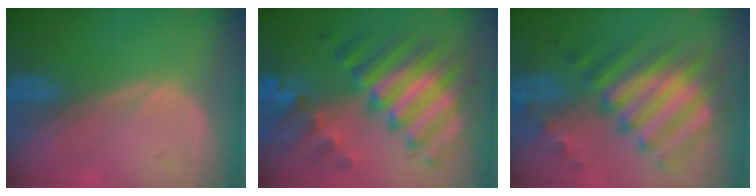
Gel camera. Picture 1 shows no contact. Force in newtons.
{"total": 11.6, "press": 11.6, "slide": 1.2}
{"total": 10.2, "press": 9.9, "slide": 2.6}